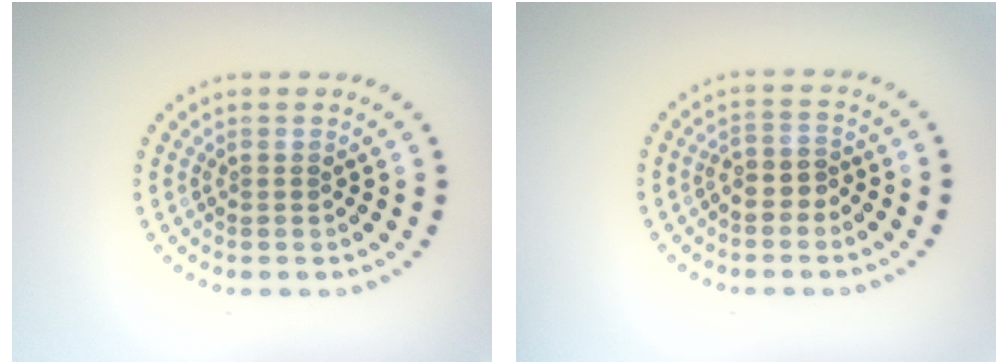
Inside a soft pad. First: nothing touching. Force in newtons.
{"total": 1.4, "press": 1.3, "slide": 0.7}